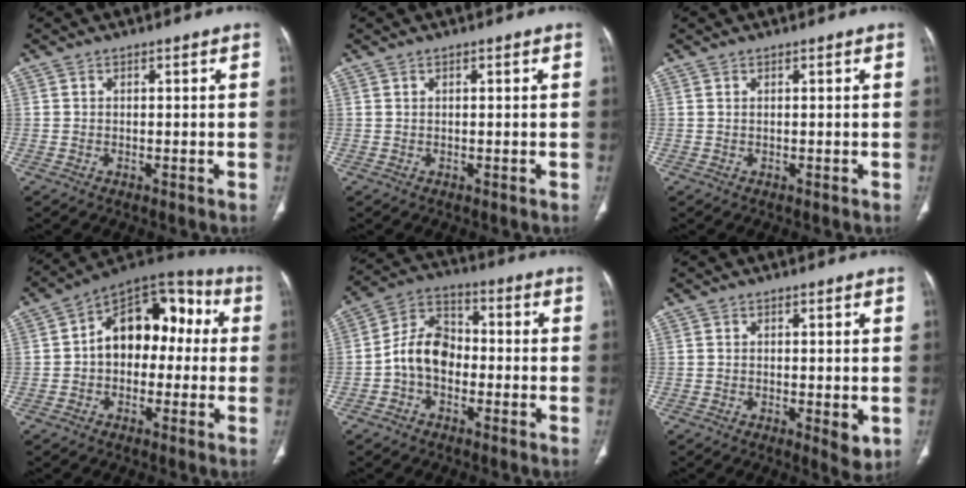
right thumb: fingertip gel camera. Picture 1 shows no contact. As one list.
[{"total": 0.0}, {"total": 0.0}, {"total": 15.5, "force": [0.8, 10.4, 11.5], "torque": [-0.124, 0.054, -0.003]}, {"total": 9.3, "force": [-2.0, 6.7, 6.2], "torque": [-0.099, 0.037, -0.051]}, {"total": 3.6, "force": [-0.7, 1.4, 3.3], "torque": [-0.043, -0.010, -0.008]}]